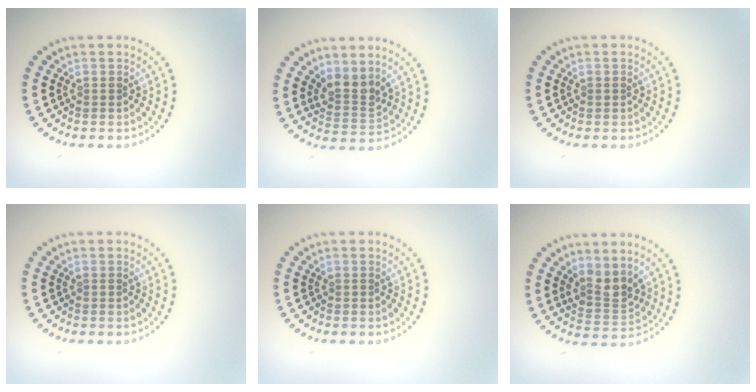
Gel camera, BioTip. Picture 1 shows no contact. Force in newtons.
{"total": 2.6, "press": 2.0, "slide": 1.7}
{"total": 0.0}
{"total": 0.0}
{"total": 0.0}
{"total": 2.6, "press": 2.0, "slide": 1.6}